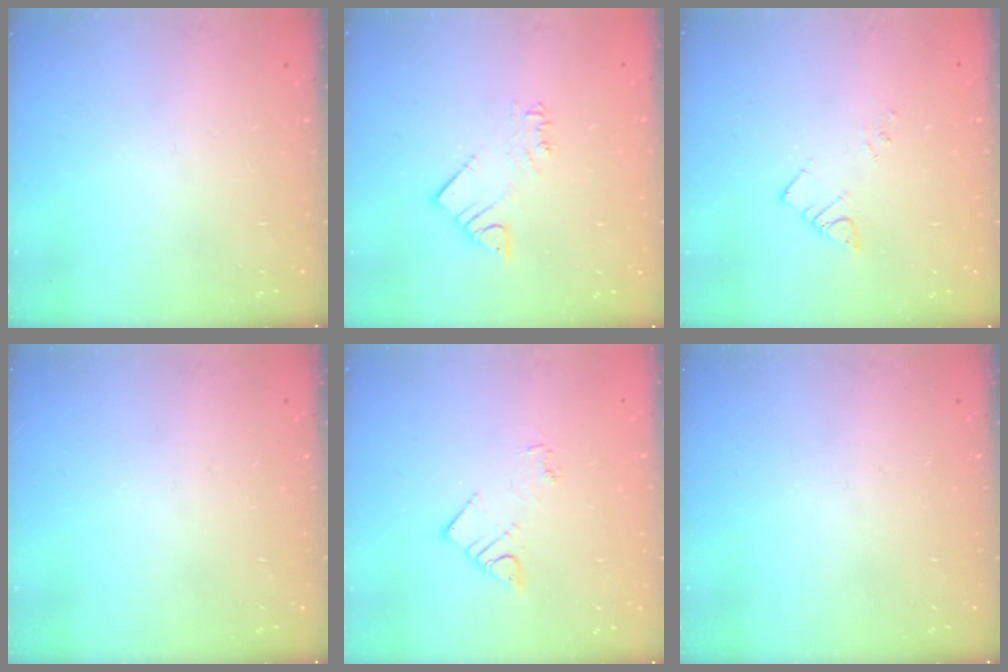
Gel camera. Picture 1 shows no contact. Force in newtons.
{"total": 3.4, "press": 3.4, "slide": 0.2}
{"total": 3.2, "press": 3.2, "slide": 0.4}
{"total": 0.0}
{"total": 5.0, "press": 5.0, "slide": 0.2}
{"total": 0.0}